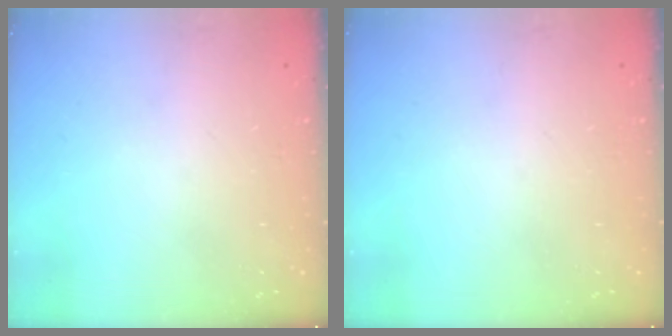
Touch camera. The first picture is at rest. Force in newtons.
{"total": 0.0}